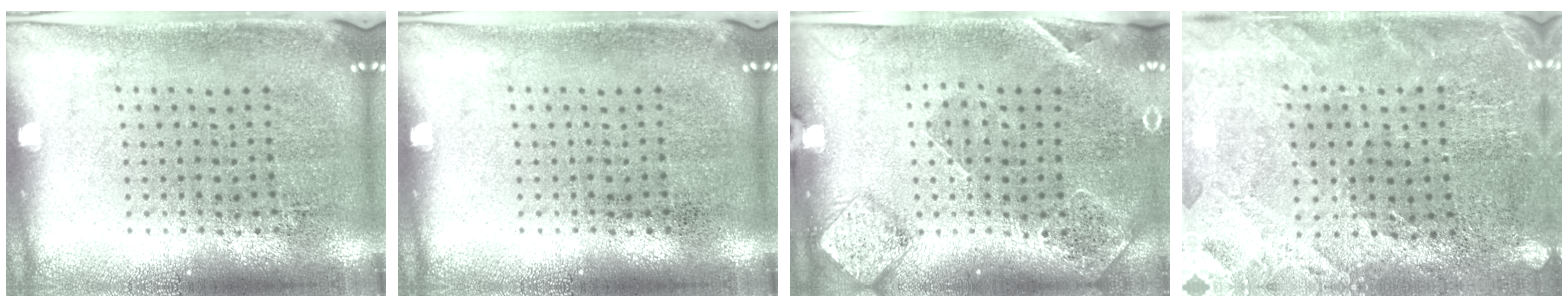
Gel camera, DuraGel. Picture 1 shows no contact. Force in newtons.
{"total": 0.0}
{"total": 1.5, "press": 1.5, "slide": 0.4}
{"total": 1.0, "press": 1.0, "slide": 0.1}